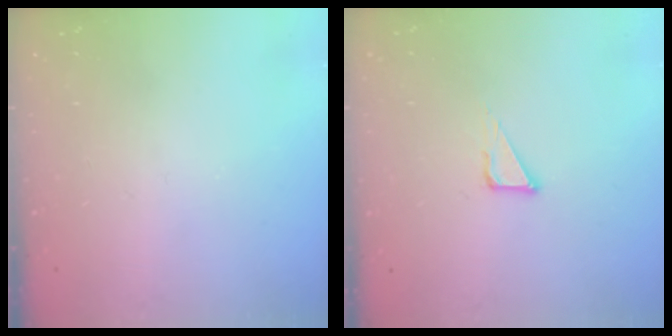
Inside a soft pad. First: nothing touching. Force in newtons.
{"total": 3.6, "press": 3.6, "slide": 0.3}